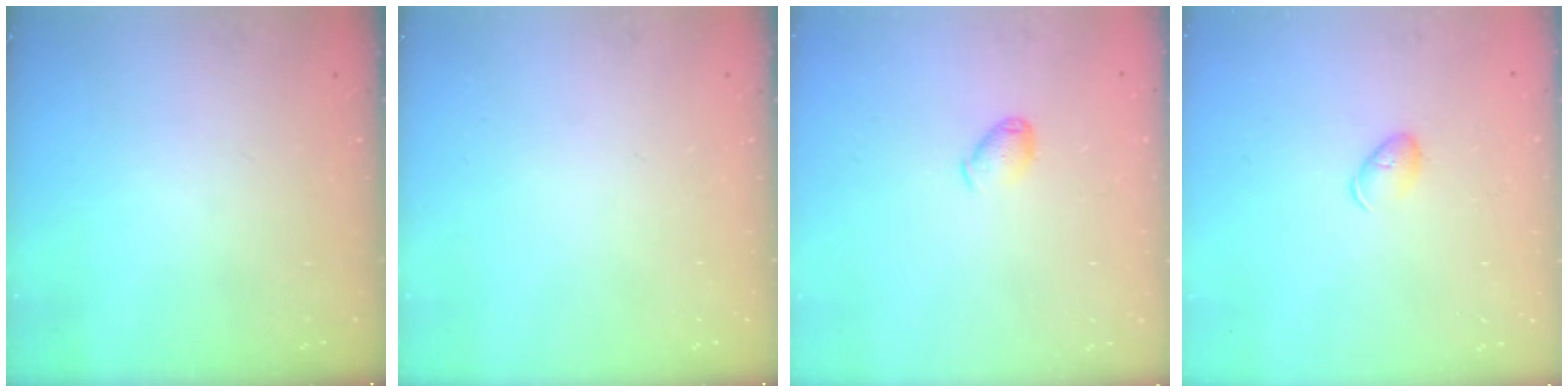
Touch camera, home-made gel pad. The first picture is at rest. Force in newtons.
{"total": 0.0}
{"total": 5.9, "press": 5.8, "slide": 1.1}
{"total": 6.0, "press": 5.9, "slide": 0.9}